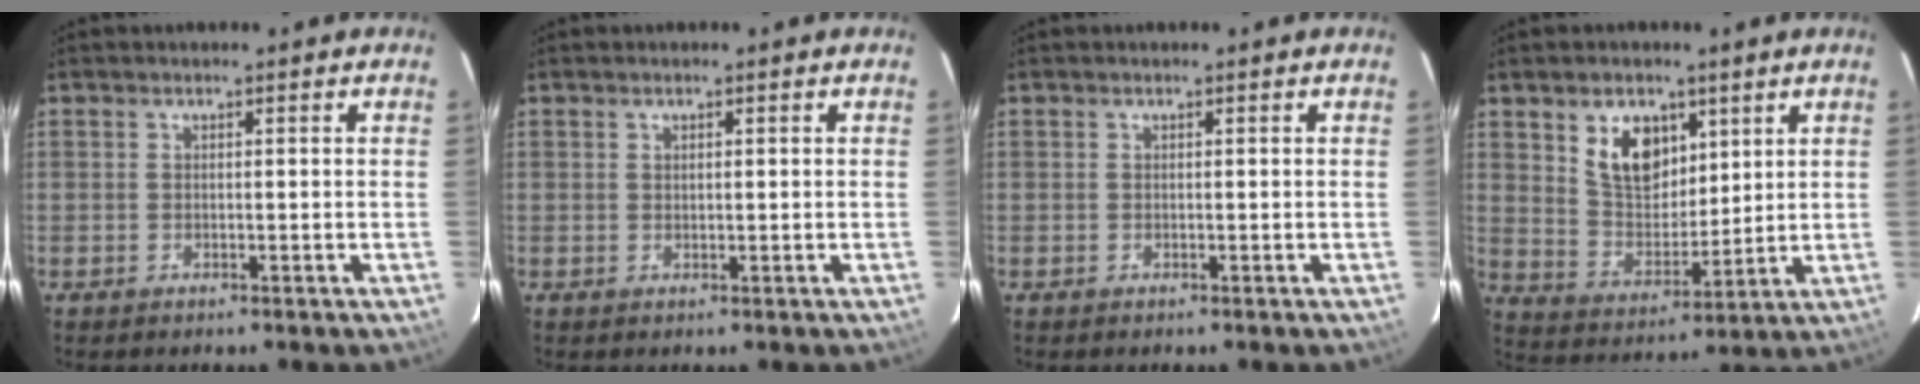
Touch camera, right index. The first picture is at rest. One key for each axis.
{"total": 0.7, "fx": 0.3, "fy": 0.3, "fz": 0.5, "tx": -0.008, "ty": 0.003, "tz": 0.007}
{"total": 0.0}
{"total": 10.5, "fx": 5.1, "fy": 6.7, "fz": 6.2, "tx": -0.111, "ty": 0.009, "tz": 0.105}